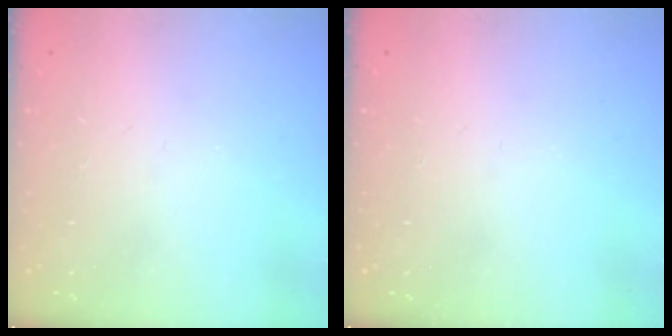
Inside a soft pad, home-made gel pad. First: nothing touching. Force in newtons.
{"total": 0.0}